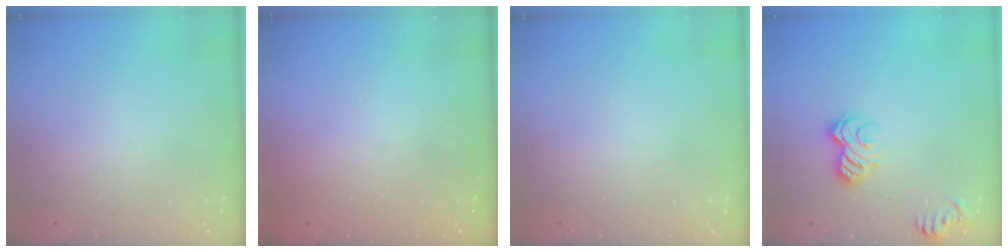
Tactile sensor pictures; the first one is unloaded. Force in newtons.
{"total": 2.3, "press": 2.2, "slide": 0.8}
{"total": 0.0}
{"total": 8.6, "press": 8.6, "slide": 0.0}